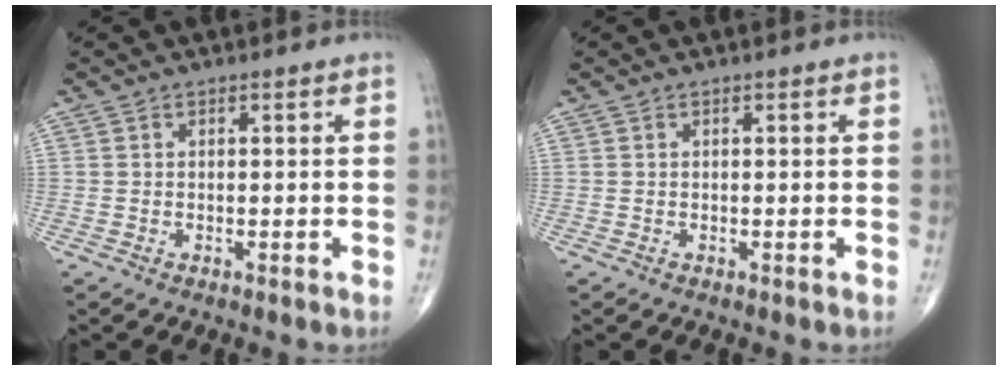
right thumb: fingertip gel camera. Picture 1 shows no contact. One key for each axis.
{"total": 0.0}